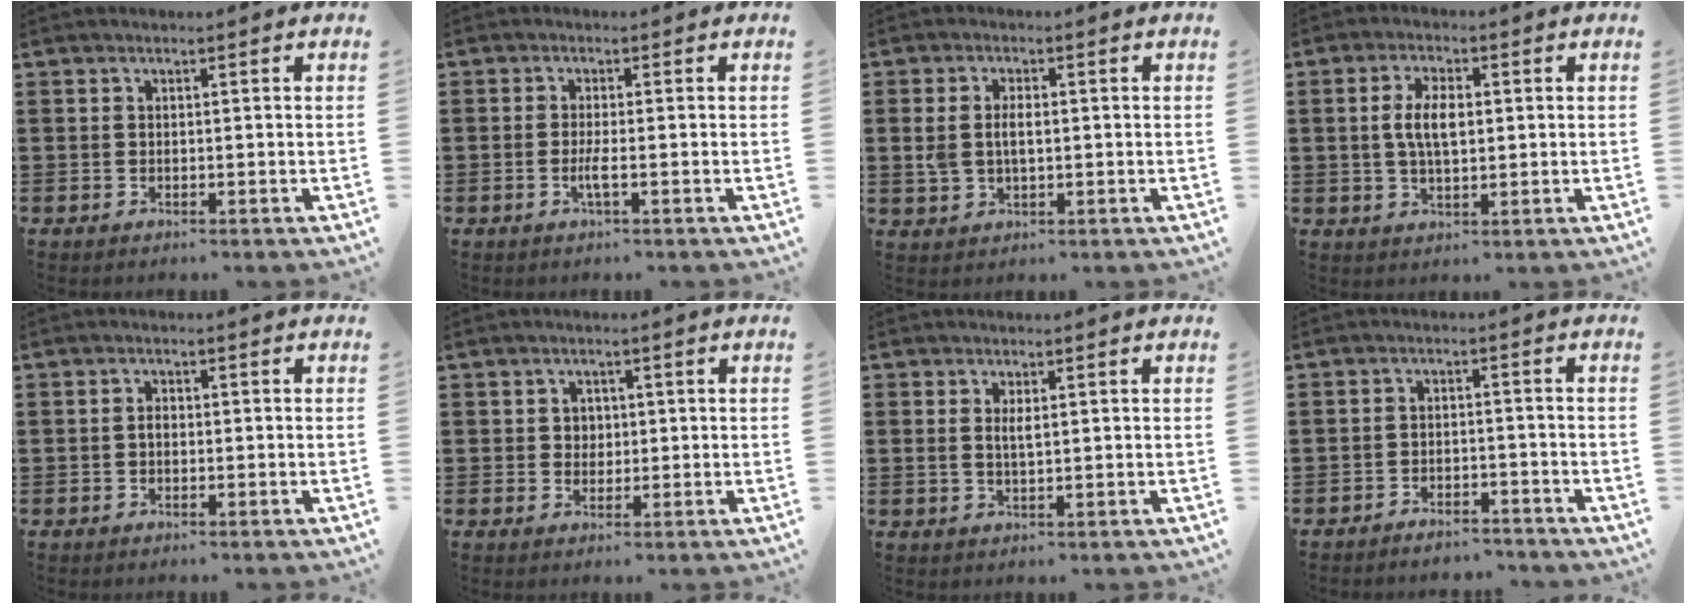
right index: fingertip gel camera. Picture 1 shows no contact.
{"total": 2.3, "force": [-0.8, 0.1, 2.1], "torque": [-0.043, -0.004, -0.017]}
{"total": 3.5, "force": [0.1, 2.0, 2.9], "torque": [-0.066, 0.006, -0.002]}
{"total": 5.4, "force": [0.4, 2.3, 4.8], "torque": [-0.102, 0.006, 0.002]}
{"total": 1.2, "force": [-0.3, 0.7, 0.9], "torque": [-0.019, 0.000, -0.006]}
{"total": 1.7, "force": [0.3, 1.6, 0.5], "torque": [-0.016, 0.010, 0.003]}
{"total": 1.7, "force": [0.5, 0.5, 1.6], "torque": [-0.031, 0.003, 0.007]}
{"total": 2.8, "force": [-2.8, 0.3, 0.0], "torque": [-0.007, 0.002, -0.059]}